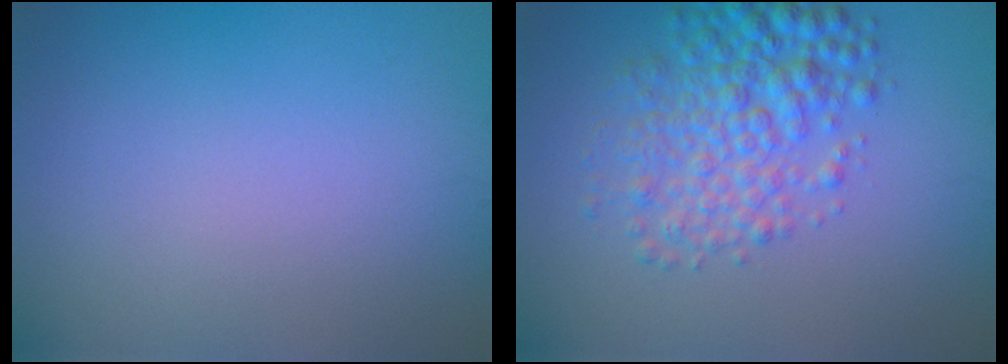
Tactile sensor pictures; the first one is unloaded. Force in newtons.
{"total": 4.9, "press": 4.9, "slide": 0.1}